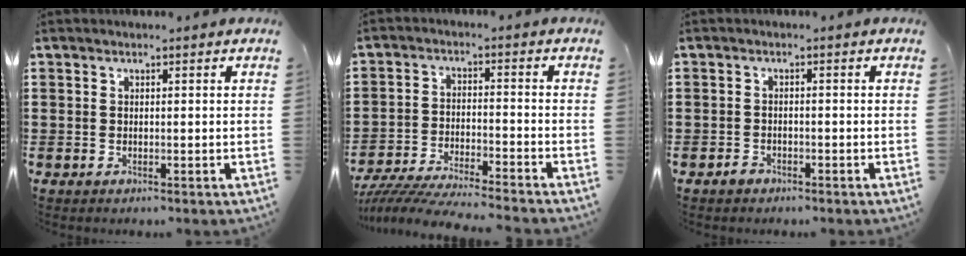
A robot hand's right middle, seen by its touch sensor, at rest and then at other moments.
{"total": 6.0, "force": [-5.8, -0.1, 1.6], "torque": [-0.043, -0.014, -0.117]}
{"total": 1.2, "force": [-1.0, 0.6, 0.5], "torque": [-0.013, -0.003, -0.019]}